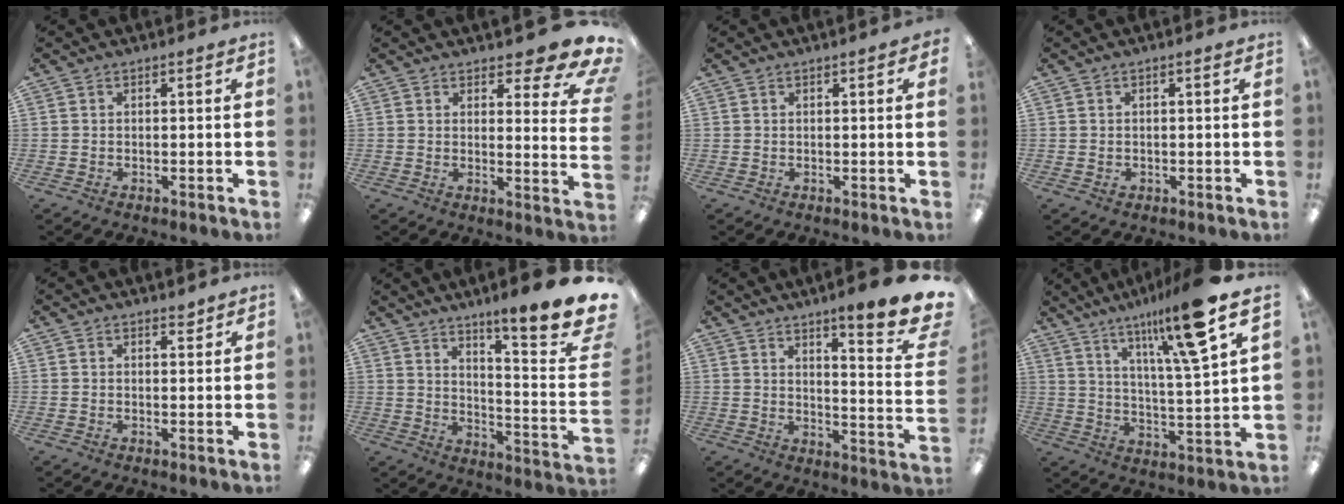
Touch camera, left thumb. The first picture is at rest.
{"total": 9.9, "force": [6.9, 3.5, 6.2], "torque": [-0.061, -0.054, 0.117]}
{"total": 0.9, "force": [0.5, 0.0, 0.8], "torque": [-0.008, -0.003, 0.007]}
{"total": 1.0, "force": [0.0, 0.8, 0.6], "torque": [-0.011, 0.005, -0.002]}
{"total": 1.8, "force": [1.5, 0.6, 0.7], "torque": [0.002, -0.008, 0.025]}
{"total": 15.9, "force": [12.2, 1.1, 10.1], "torque": [-0.147, -0.105, 0.190]}
{"total": 11.8, "force": [8.9, 1.0, 7.8], "torque": [-0.105, -0.082, 0.144]}
{"total": 16.5, "force": [11.2, 1.6, 12.0], "torque": [-0.202, -0.053, 0.168]}